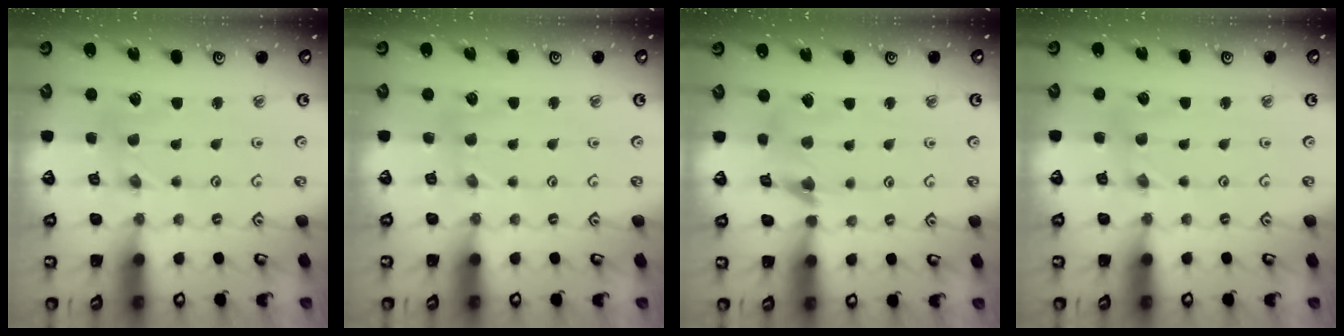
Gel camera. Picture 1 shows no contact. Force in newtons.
{"total": 2.7, "press": 2.7, "slide": 0.4}
{"total": 7.3, "press": 7.3, "slide": 0.7}
{"total": 1.6, "press": 1.6, "slide": 0.3}